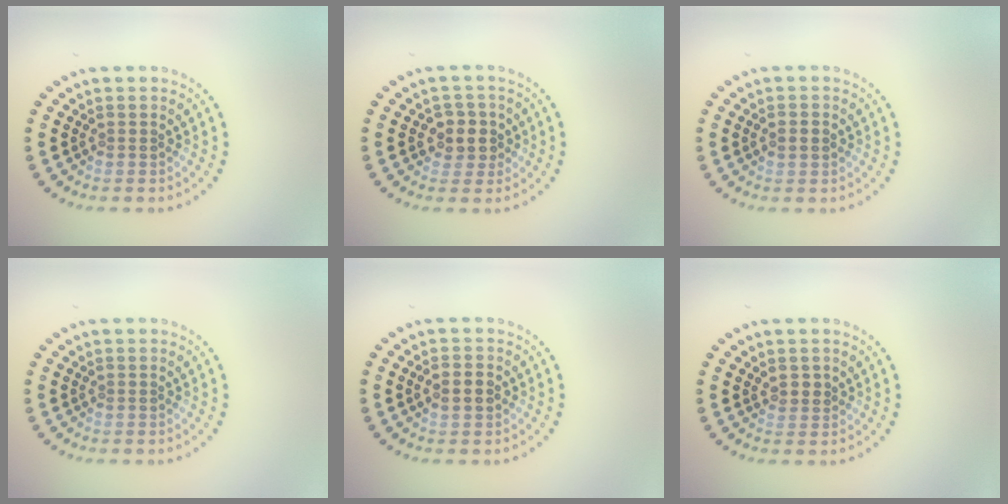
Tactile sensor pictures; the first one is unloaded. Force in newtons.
{"total": 2.6, "press": 2.4, "slide": 0.9}
{"total": 2.0, "press": 1.9, "slide": 0.3}
{"total": 0.0}
{"total": 1.7, "press": 1.7, "slide": 0.2}
{"total": 0.7, "press": 0.7, "slide": 0.3}